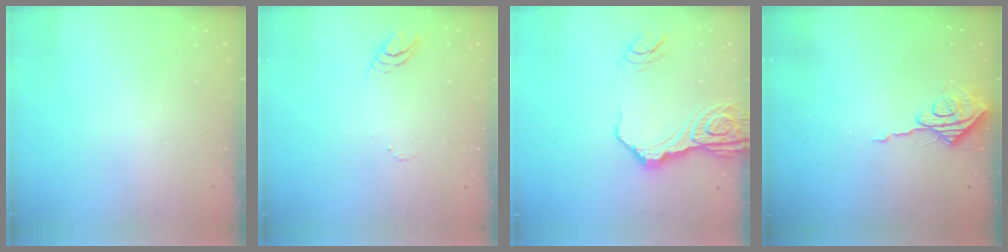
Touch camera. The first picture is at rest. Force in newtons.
{"total": 3.4, "press": 3.4, "slide": 0.4}
{"total": 18.8, "press": 18.7, "slide": 2.3}
{"total": 8.2, "press": 8.1, "slide": 0.7}